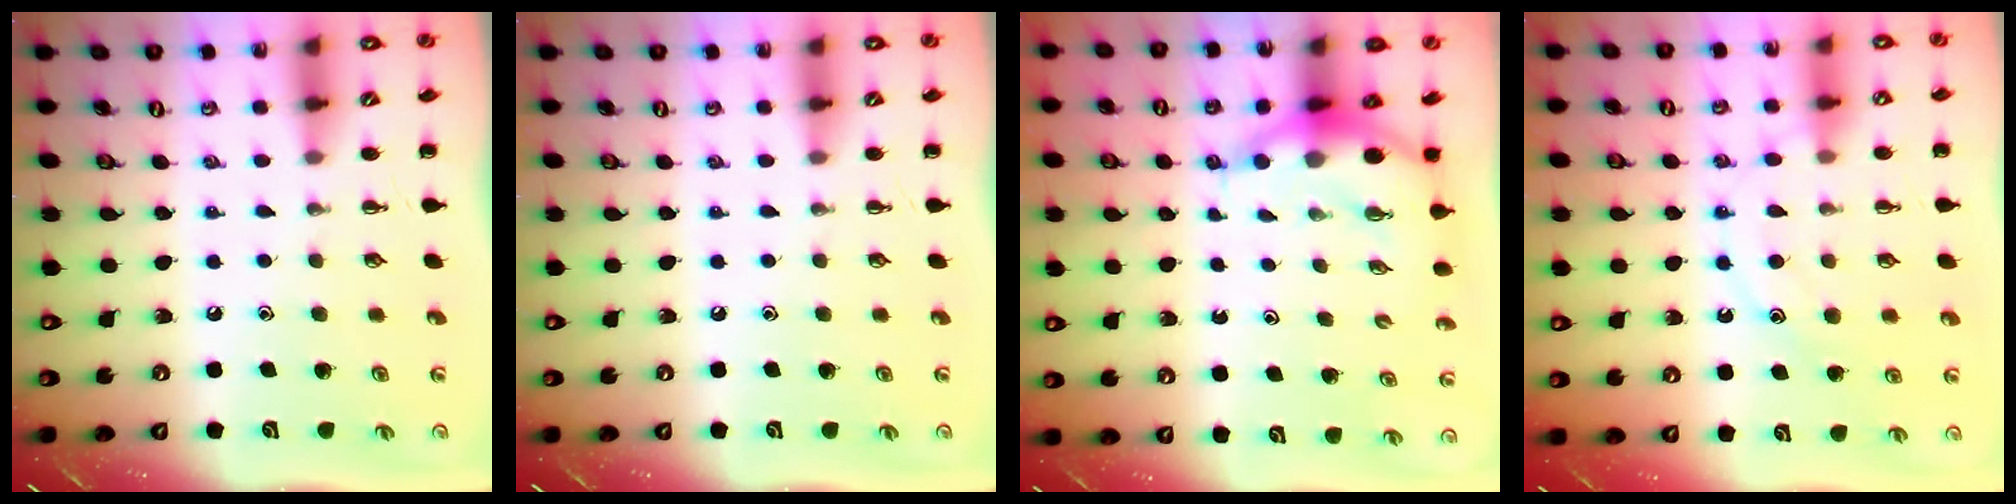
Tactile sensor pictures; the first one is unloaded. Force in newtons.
{"total": 0.0}
{"total": 6.4, "press": 6.3, "slide": 1.2}
{"total": 11.6, "press": 11.6, "slide": 0.8}